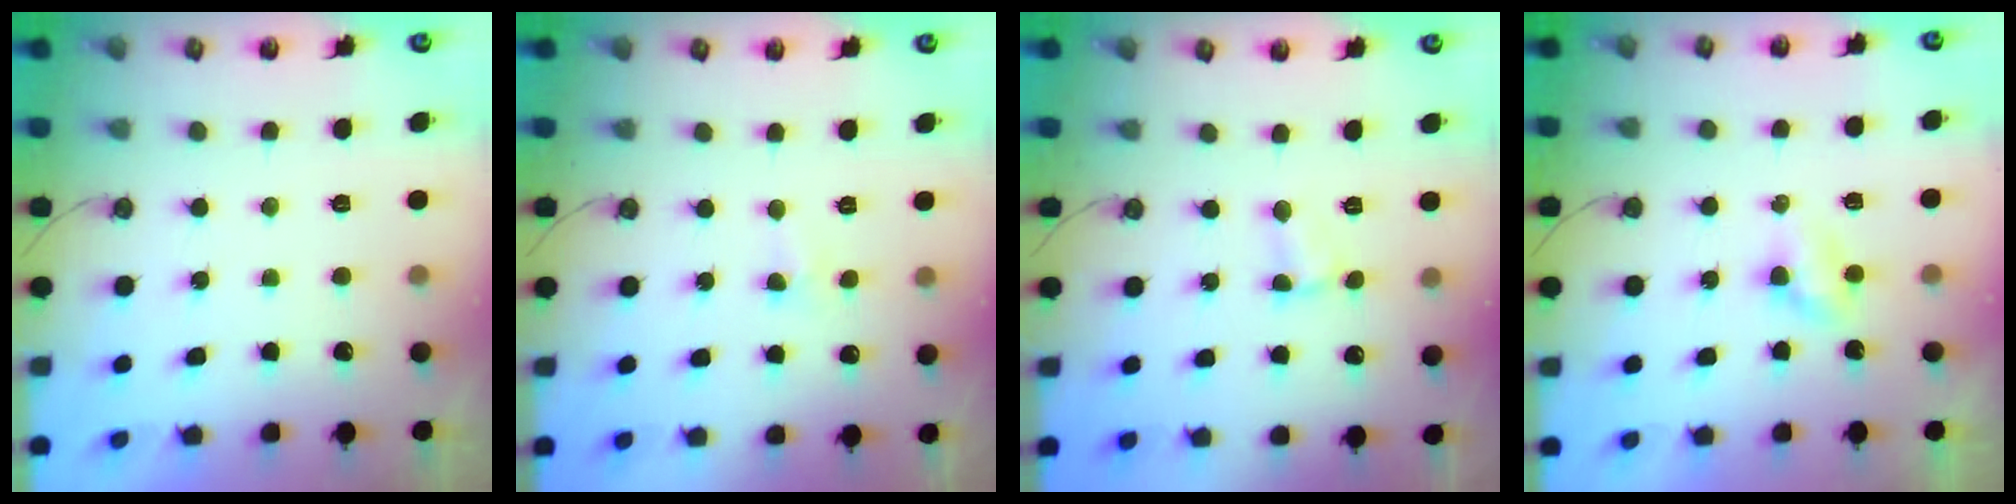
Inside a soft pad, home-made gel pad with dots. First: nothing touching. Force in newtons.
{"total": 2.1, "press": 2.0, "slide": 0.3}
{"total": 1.7, "press": 1.7, "slide": 0.2}
{"total": 3.0, "press": 3.0, "slide": 0.3}